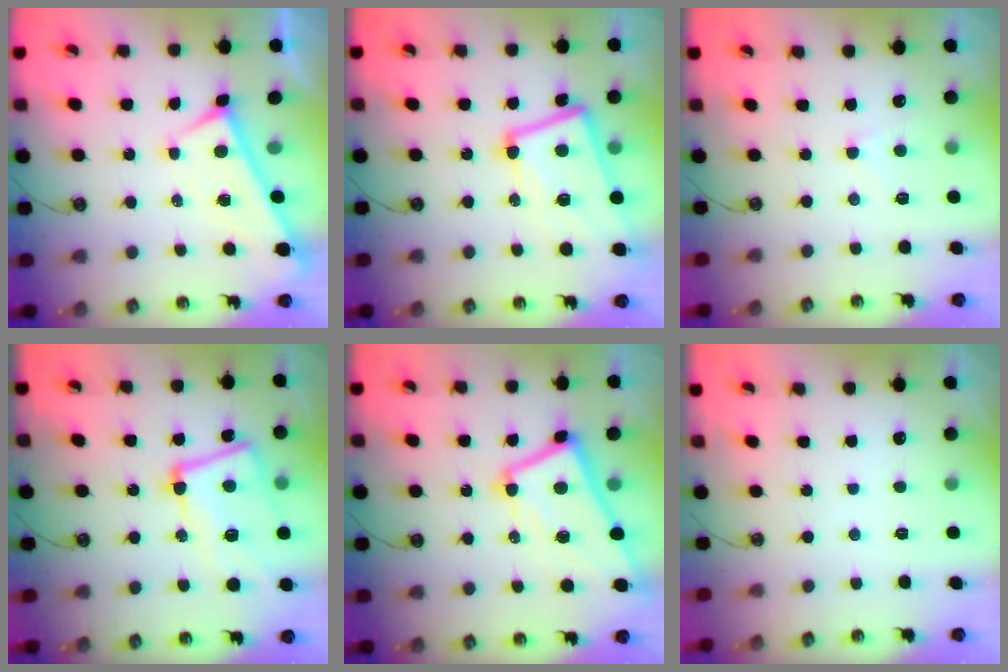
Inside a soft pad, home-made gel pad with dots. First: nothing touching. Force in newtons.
{"total": 10.9, "press": 10.7, "slide": 2.3}
{"total": 1.2, "press": 1.1, "slide": 0.6}
{"total": 10.3, "press": 10.1, "slide": 2.2}
{"total": 10.4, "press": 10.4, "slide": 1.1}
{"total": 0.0}